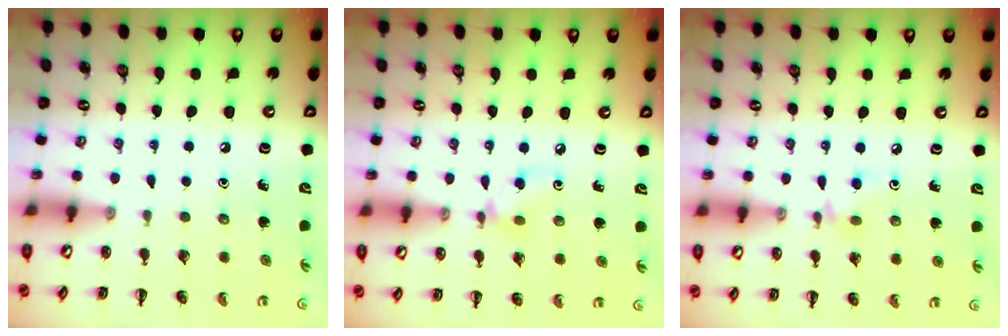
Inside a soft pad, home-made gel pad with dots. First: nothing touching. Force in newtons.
{"total": 4.5, "press": 4.4, "slide": 0.8}
{"total": 5.1, "press": 4.7, "slide": 1.8}